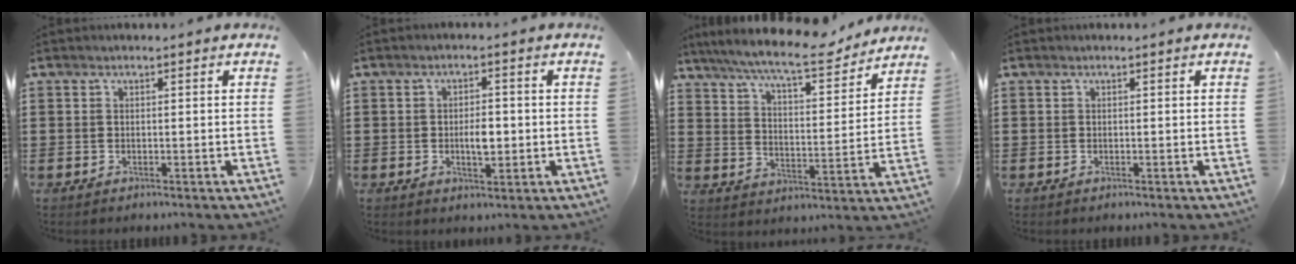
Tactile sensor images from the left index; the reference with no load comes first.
{"total": 3.6, "force": [-0.2, 1.6, 3.3], "torque": [-0.045, -0.003, -0.009]}
{"total": 9.3, "force": [8.2, 0.4, 4.4], "torque": [-0.108, -0.046, 0.139]}
{"total": 0.0}